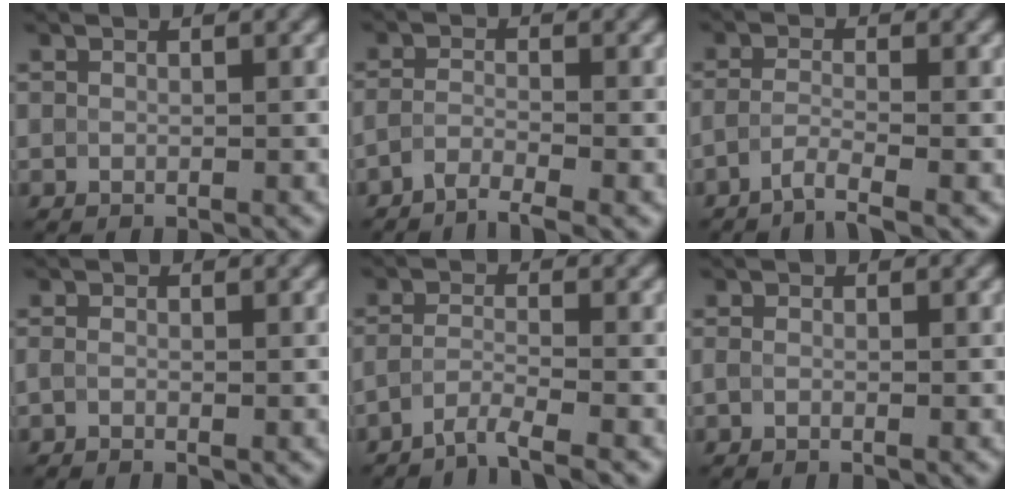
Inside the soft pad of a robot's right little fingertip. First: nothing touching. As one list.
[{"total": 2.6, "force": [-2.4, 0.1, 0.9], "torque": [-0.016, -0.001, -0.050]}, {"total": 2.3, "force": [-2.0, 0.1, 1.1], "torque": [-0.018, 0.003, -0.045]}, {"total": 1.1, "force": [-0.8, 0.2, 0.7], "torque": [-0.009, -0.001, -0.007]}, {"total": 2.7, "force": [-2.6, 0.0, 0.9], "torque": [-0.011, 0.001, -0.056]}, {"total": 0.9, "force": [-0.4, 0.2, 0.8], "torque": [-0.006, 0.001, -0.002]}]